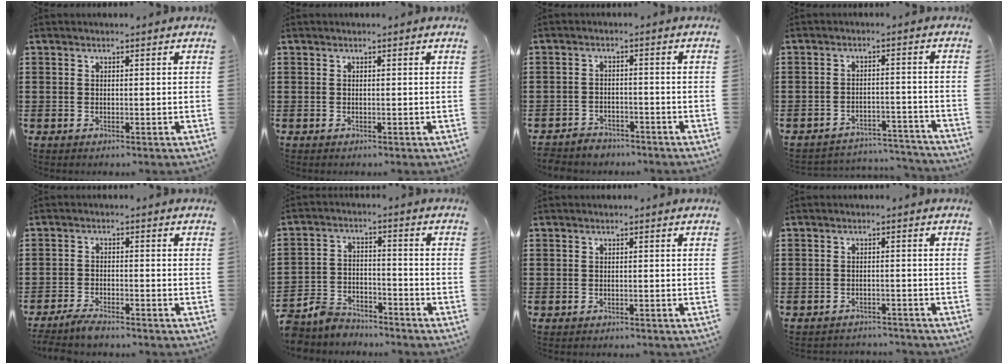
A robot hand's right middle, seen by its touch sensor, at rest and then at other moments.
{"total": 0.0}
{"total": 2.8, "force": [-2.7, 0.7, -0.1], "torque": [-0.006, 0.001, -0.059]}
{"total": 4.0, "force": [-3.9, 0.4, 0.2], "torque": [-0.007, 0.005, -0.084]}
{"total": 2.5, "force": [-2.3, 0.2, 1.0], "torque": [-0.034, -0.001, -0.051]}
{"total": 5.4, "force": [-5.2, 1.2, 0.4], "torque": [-0.025, 0.004, -0.110]}
{"total": 0.7, "force": [-0.5, 0.4, -0.1], "torque": [0.002, 0.004, -0.013]}
{"total": 2.1, "force": [-2.1, 0.4, -0.3], "torque": [-0.001, 0.002, -0.048]}